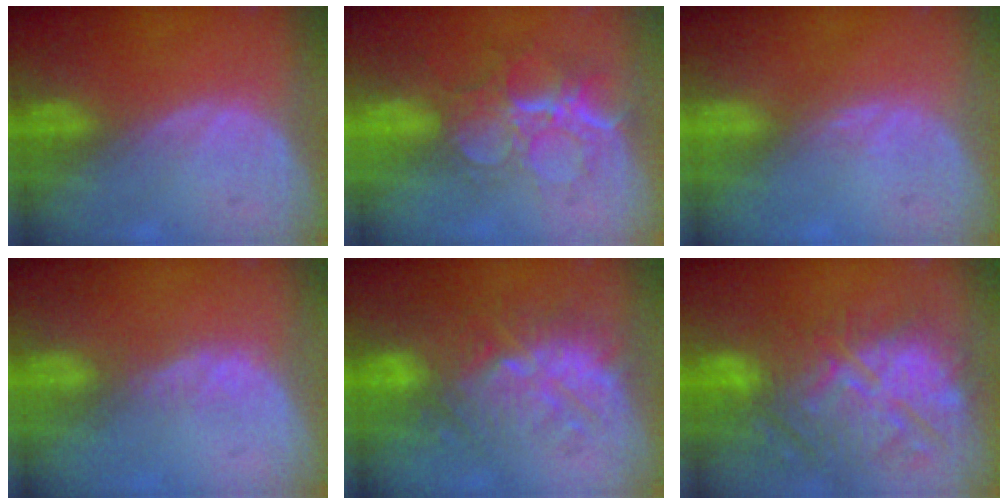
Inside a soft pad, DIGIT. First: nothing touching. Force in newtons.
{"total": 9.2, "press": 7.7, "slide": 5.0}
{"total": 0.9, "press": 0.8, "slide": 0.3}
{"total": 2.1, "press": 1.5, "slide": 1.4}
{"total": 9.8, "press": 9.5, "slide": 2.3}
{"total": 13.0, "press": 12.2, "slide": 4.3}